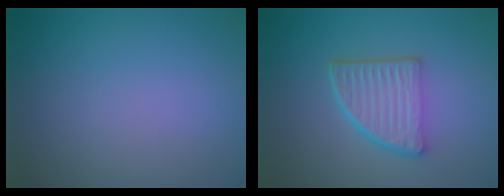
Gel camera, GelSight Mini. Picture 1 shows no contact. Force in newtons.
{"total": 5.3, "press": 3.7, "slide": 3.7}